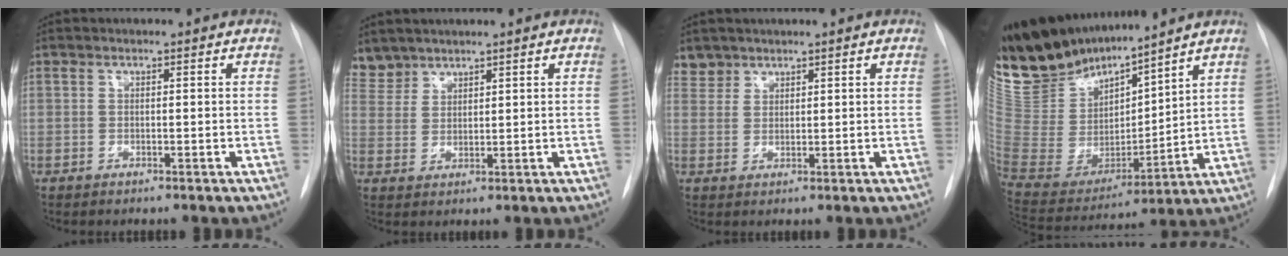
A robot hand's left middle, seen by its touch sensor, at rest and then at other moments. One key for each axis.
{"total": 4.1, "fx": 3.8, "fy": 1.6, "fz": -0.3, "tx": 0.011, "ty": 0.009, "tz": 0.081}
{"total": 2.7, "fx": 2.3, "fy": 1.4, "fz": -0.5, "tx": 0.018, "ty": 0.008, "tz": 0.042}
{"total": 16.8, "fx": 15.5, "fy": 3.4, "fz": 5.4, "tx": -0.118, "ty": -0.013, "tz": 0.315}